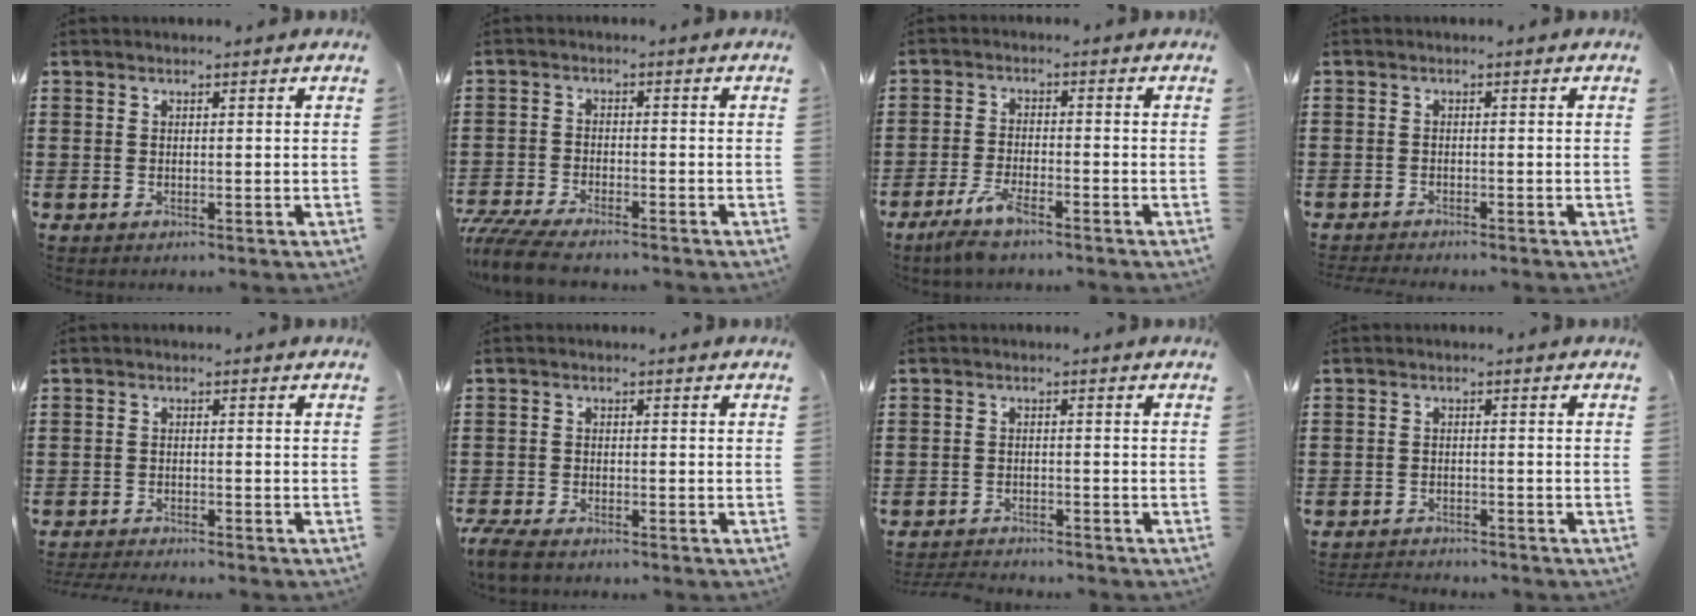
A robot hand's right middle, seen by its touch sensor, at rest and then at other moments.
{"total": 5.0, "force": [-4.6, 0.5, 1.8], "torque": [-0.054, -0.012, -0.095]}
{"total": 4.9, "force": [-3.6, 0.8, 3.2], "torque": [-0.078, -0.011, -0.073]}
{"total": 1.1, "force": [-1.1, 0.0, 0.1], "torque": [-0.004, 0.001, -0.022]}
{"total": 1.7, "force": [-1.7, 0.0, 0.2], "torque": [-0.005, 0.000, -0.035]}
{"total": 2.4, "force": [-2.2, 0.3, 1.0], "torque": [-0.038, -0.005, -0.050]}
{"total": 2.2, "force": [-2.2, 0.2, 0.0], "torque": [-0.006, -0.001, -0.047]}
{"total": 1.9, "force": [-1.9, 0.2, -0.1], "torque": [-0.005, -0.001, -0.041]}